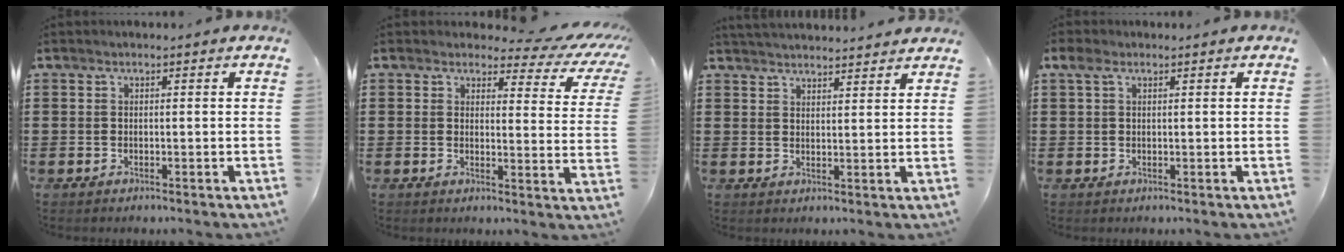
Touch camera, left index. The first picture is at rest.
{"total": 3.7, "force": [2.6, 1.8, 1.9], "torque": [-0.037, -0.014, 0.038]}
{"total": 2.8, "force": [2.8, -0.1, 0.0], "torque": [-0.010, -0.010, 0.053]}
{"total": 2.0, "force": [0.8, 1.2, 1.4], "torque": [-0.032, 0.008, 0.012]}